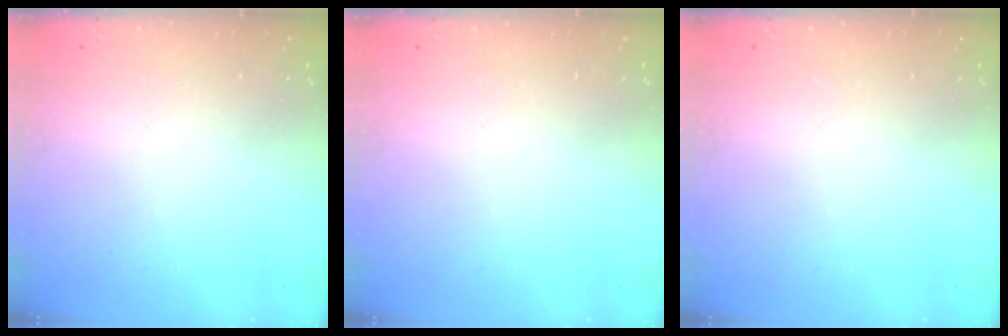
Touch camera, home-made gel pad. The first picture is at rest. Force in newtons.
{"total": 0.0}
{"total": 0.0}